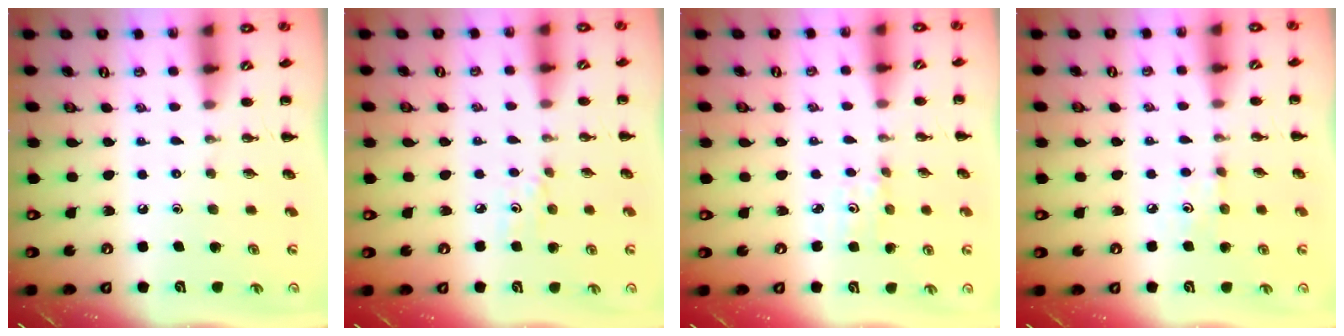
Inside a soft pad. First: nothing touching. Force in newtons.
{"total": 3.1, "press": 3.0, "slide": 0.8}
{"total": 2.7, "press": 2.6, "slide": 0.8}
{"total": 3.7, "press": 3.6, "slide": 1.1}